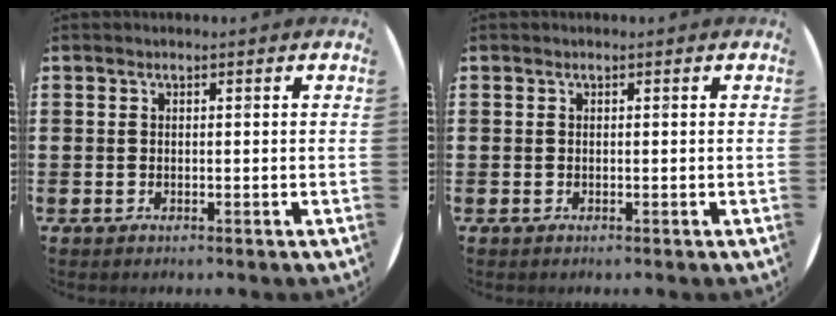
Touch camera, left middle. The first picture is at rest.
{"total": 0.0}